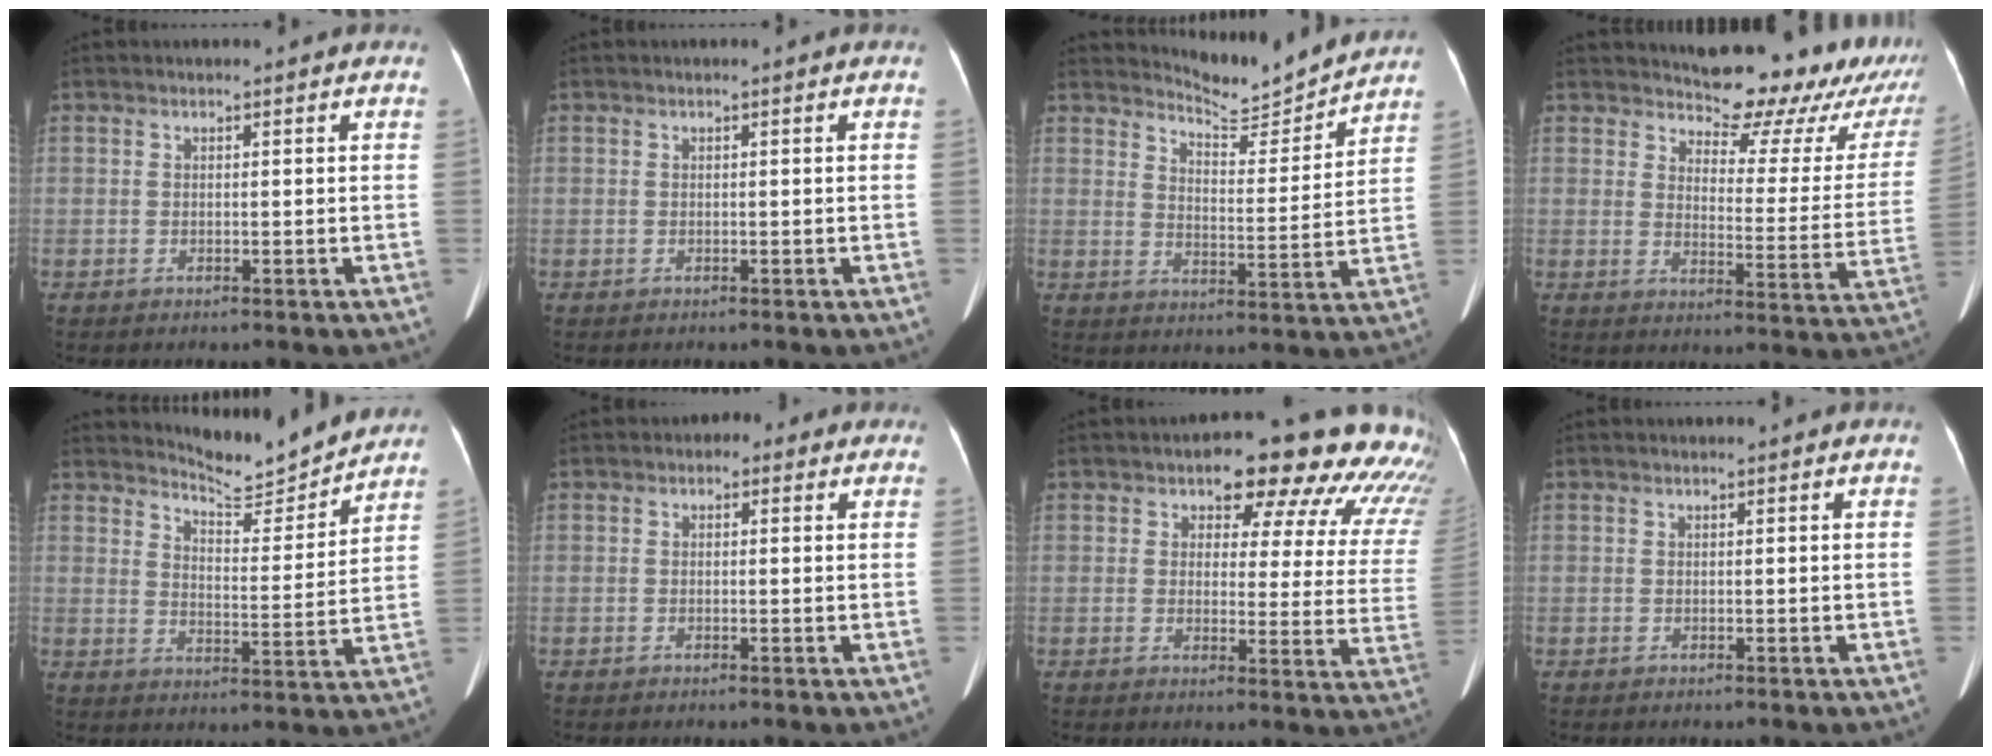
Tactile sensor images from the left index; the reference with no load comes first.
{"total": 0.0}
{"total": 9.2, "force": [9.2, 0.1, 0.4], "torque": [-0.018, -0.016, 0.133]}
{"total": 17.4, "force": [15.9, 4.8, 5.2], "torque": [-0.039, -0.065, 0.161]}
{"total": 9.8, "force": [9.7, 0.4, 1.1], "torque": [-0.026, -0.016, 0.140]}
{"total": 2.2, "force": [1.0, 1.6, 1.2], "torque": [-0.014, 0.017, 0.006]}
{"total": 16.8, "force": [14.1, 5.8, 6.9], "torque": [-0.049, -0.031, 0.130]}
{"total": 0.0}